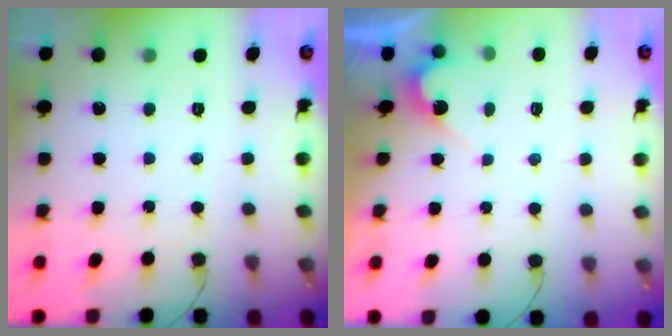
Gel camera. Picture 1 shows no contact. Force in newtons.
{"total": 2.7, "press": 2.7, "slide": 0.1}